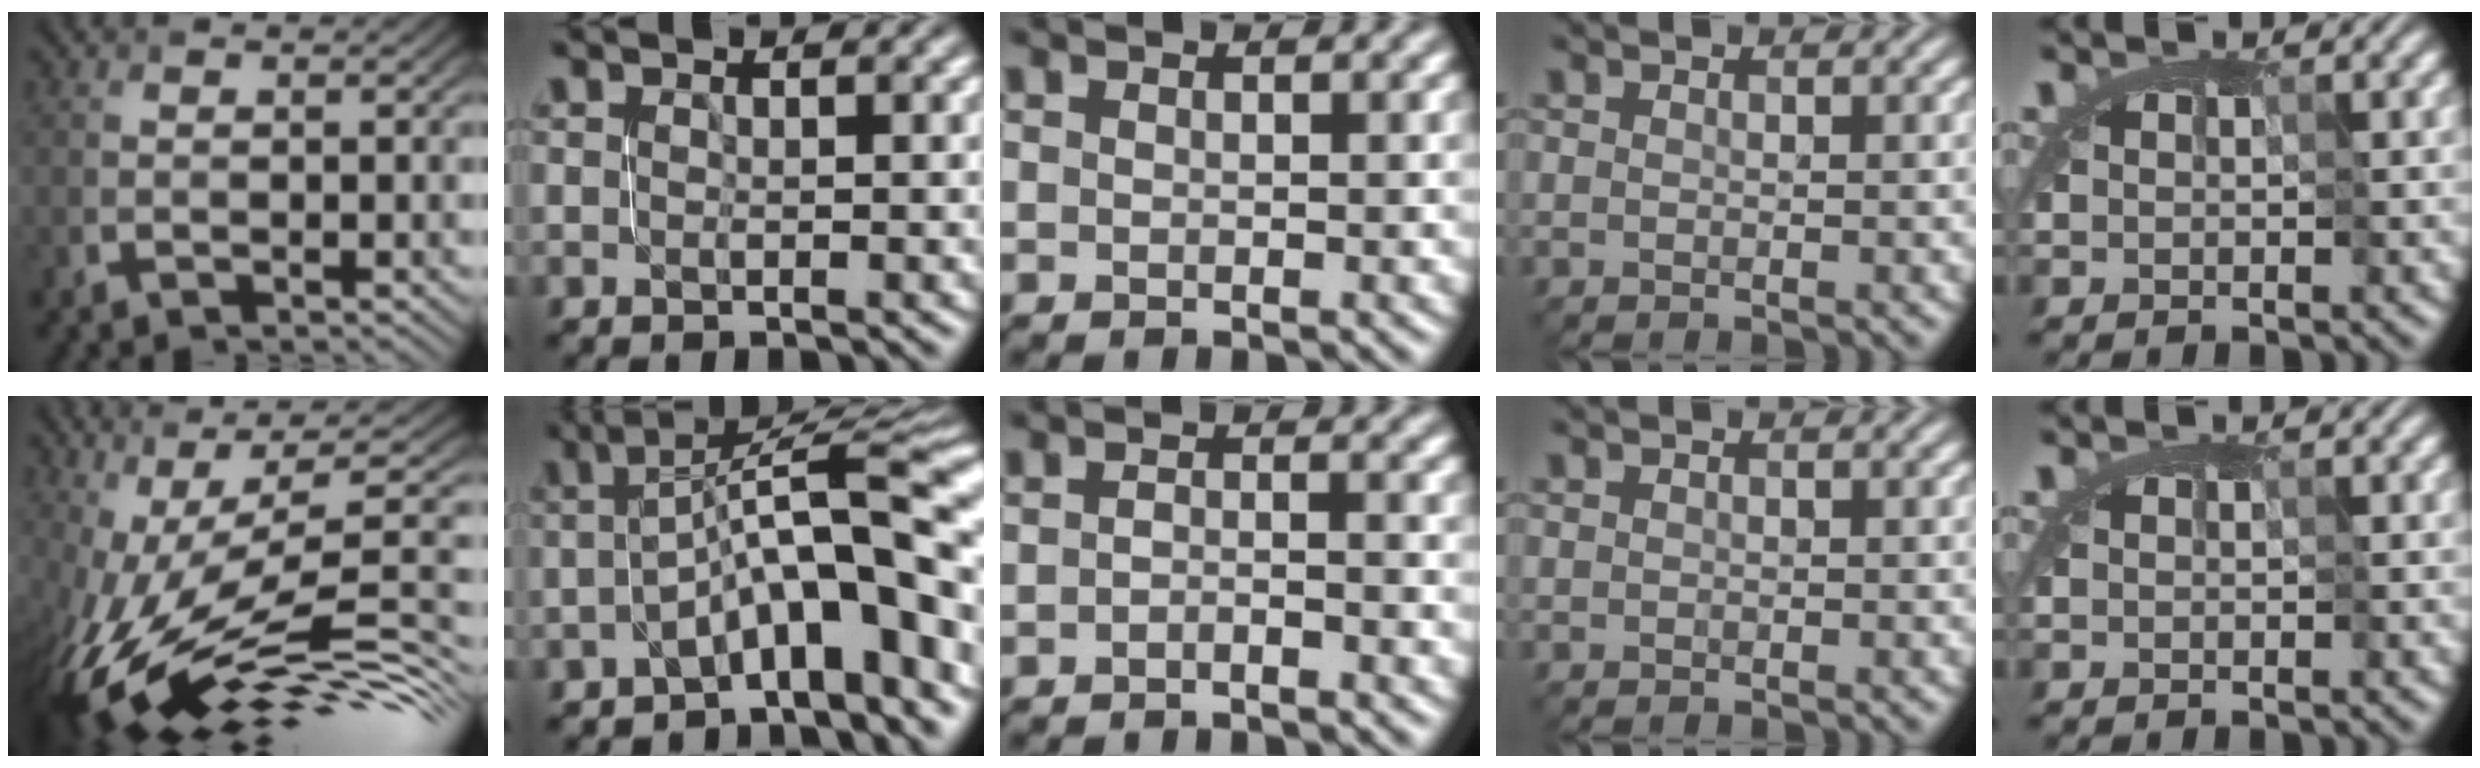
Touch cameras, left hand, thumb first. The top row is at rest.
{"thumb": {"total": 15.2, "force": [-2.3, 4.6, 14.3], "torque": [-0.271, 0.016, -0.034]}, "index": {"total": 9.6, "force": [-2.9, 2.1, 8.9], "torque": [-0.128, 0.027, -0.046]}, "middle": {"total": 1.4, "force": [-1.3, 0.1, 0.4], "torque": [-0.006, 0.002, -0.028]}}